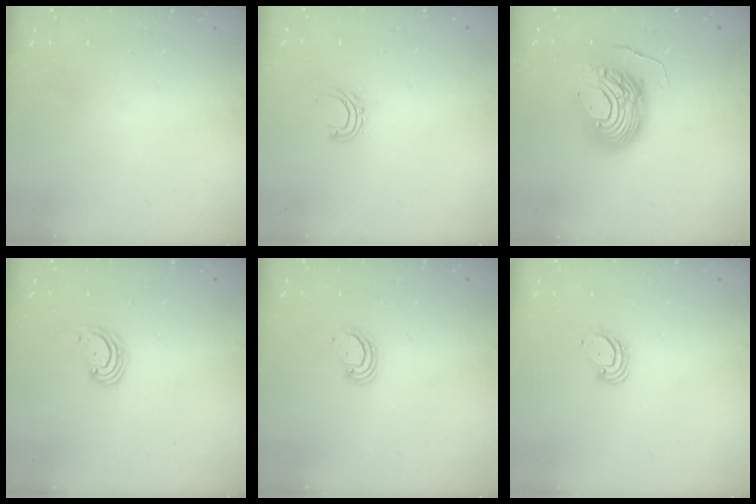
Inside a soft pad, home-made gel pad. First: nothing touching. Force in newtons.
{"total": 5.4, "press": 5.3, "slide": 0.7}
{"total": 13.5, "press": 13.4, "slide": 1.7}
{"total": 3.1, "press": 3.1, "slide": 0.6}
{"total": 3.3, "press": 3.3, "slide": 0.2}
{"total": 3.7, "press": 3.7, "slide": 0.2}